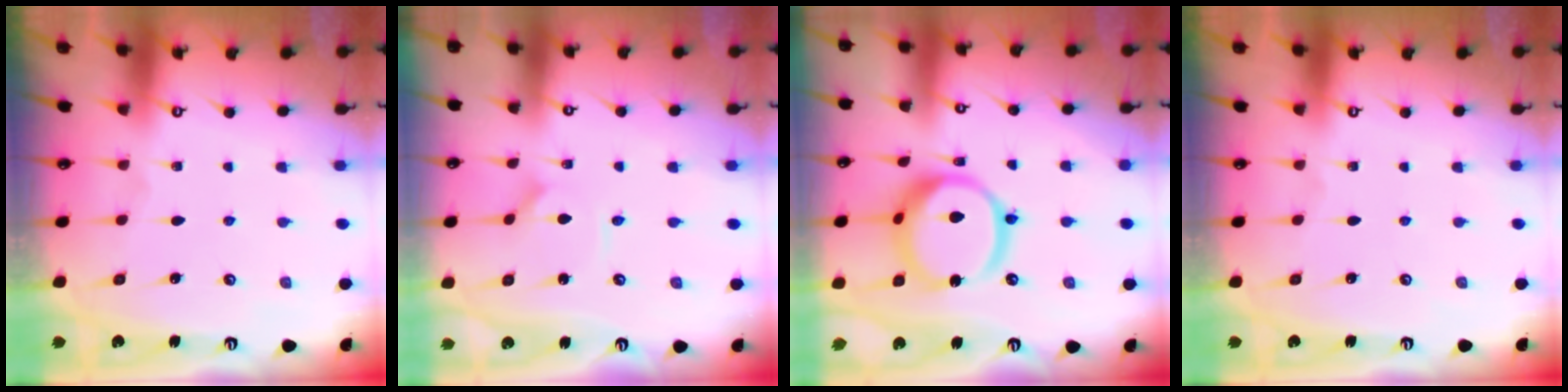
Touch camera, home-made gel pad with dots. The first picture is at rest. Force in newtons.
{"total": 1.2, "press": 1.2, "slide": 0.2}
{"total": 15.4, "press": 15.3, "slide": 1.7}
{"total": 0.0}